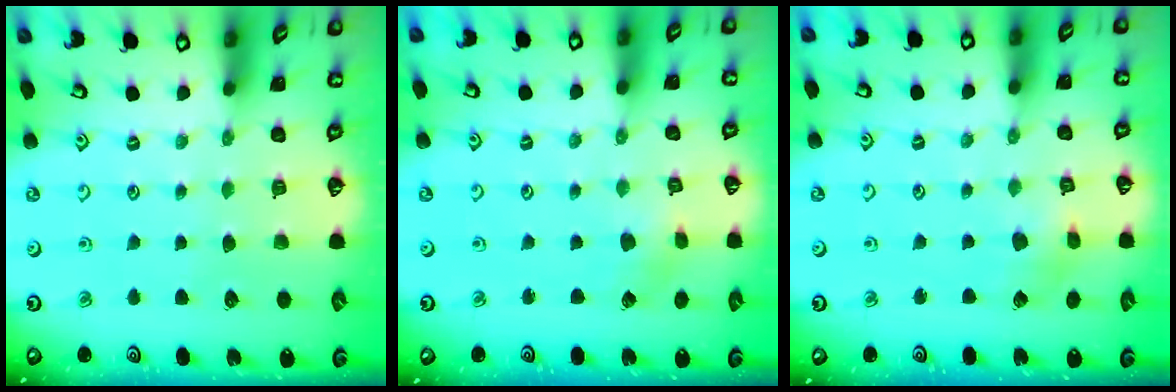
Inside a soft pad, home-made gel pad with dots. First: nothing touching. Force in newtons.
{"total": 1.9, "press": 1.9, "slide": 0.2}
{"total": 4.0, "press": 4.0, "slide": 0.6}